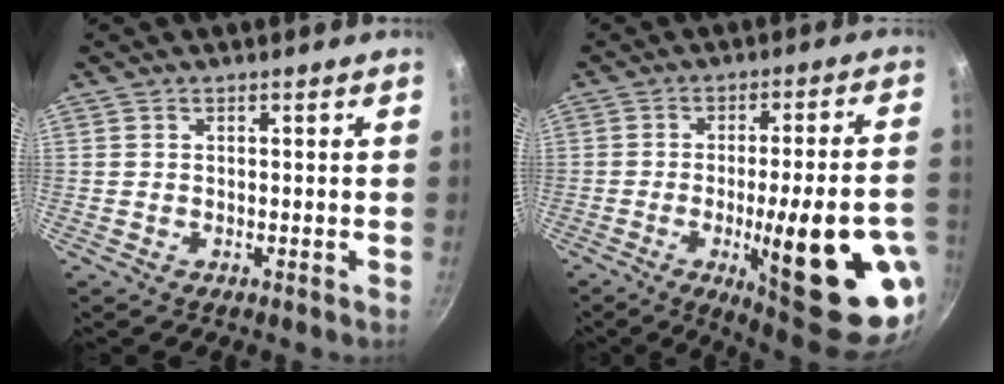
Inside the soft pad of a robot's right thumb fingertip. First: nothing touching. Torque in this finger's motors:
{"motor_torque": [2.59, 2.42, 2.39, -0.38, 0.53]}